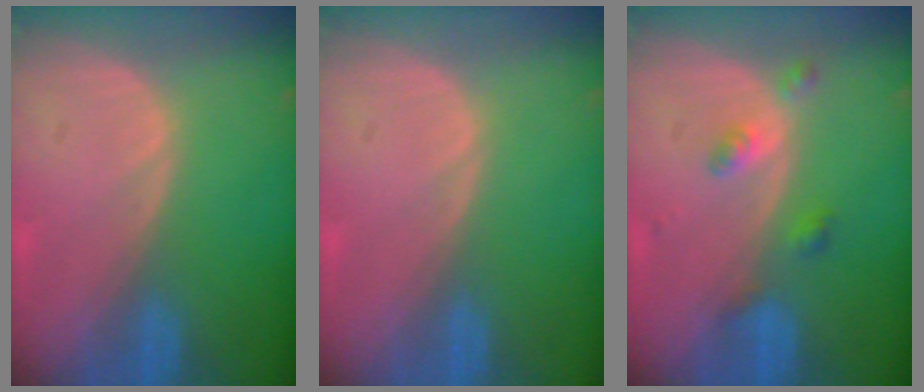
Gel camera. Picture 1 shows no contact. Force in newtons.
{"total": 0.0}
{"total": 3.1, "press": 3.1, "slide": 0.2}